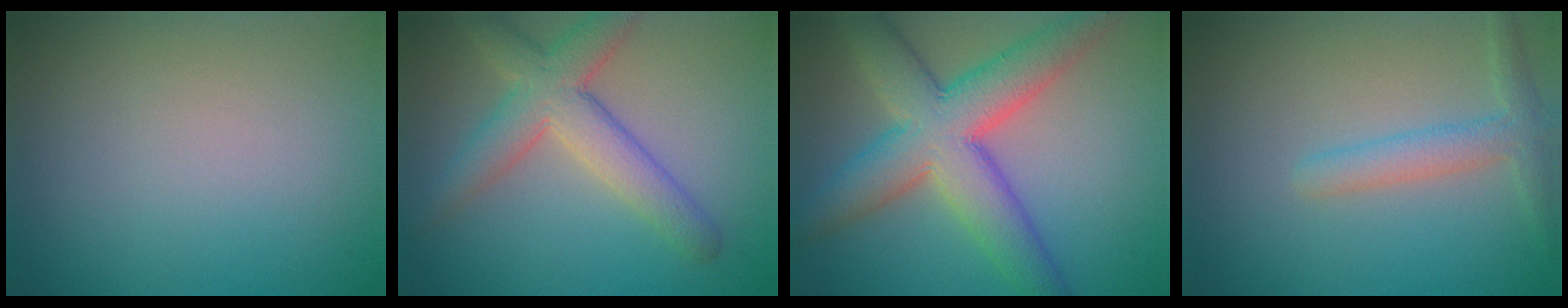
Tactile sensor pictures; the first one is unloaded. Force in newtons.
{"total": 5.6, "press": 5.6, "slide": 0.2}
{"total": 9.0, "press": 9.0, "slide": 0.3}
{"total": 2.6, "press": 2.6, "slide": 0.2}